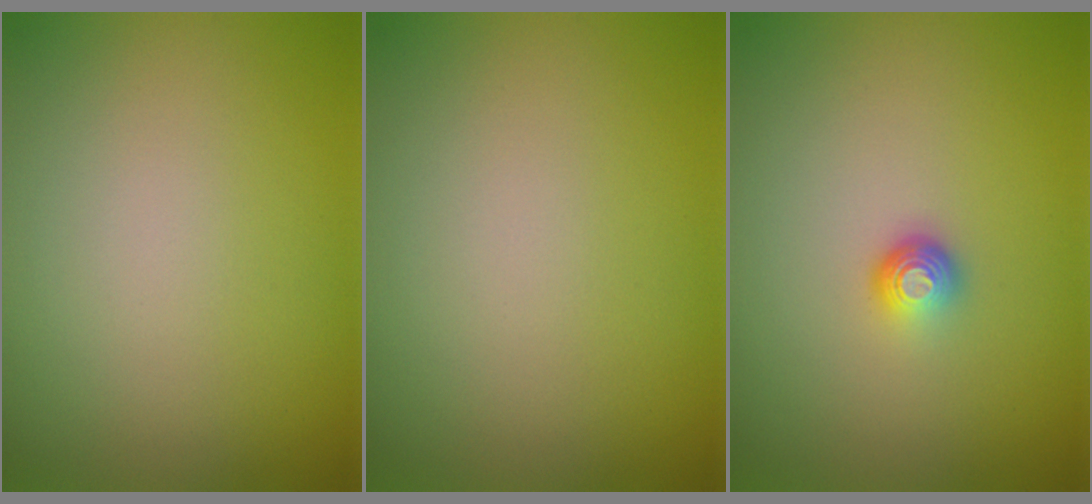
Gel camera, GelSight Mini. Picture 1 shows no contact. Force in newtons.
{"total": 0.0}
{"total": 1.4, "press": 1.0, "slide": 1.0}